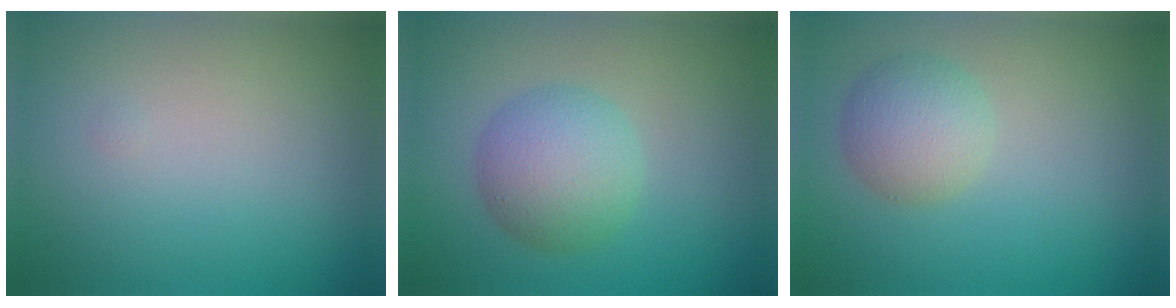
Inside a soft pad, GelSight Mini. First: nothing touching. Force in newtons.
{"total": 4.7, "press": 4.7, "slide": 0.2}
{"total": 3.3, "press": 3.3, "slide": 0.0}